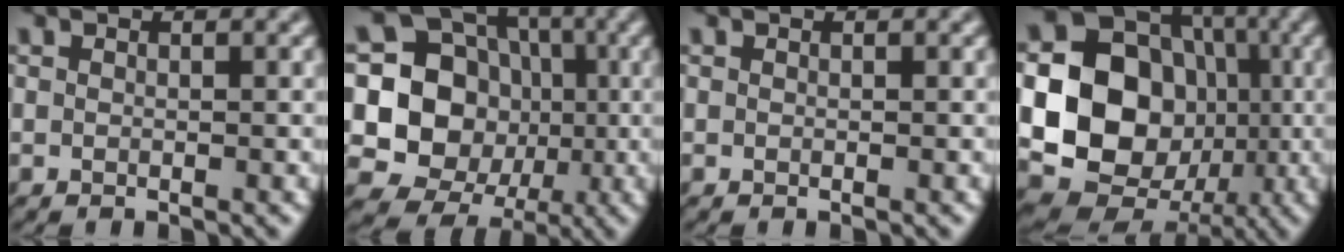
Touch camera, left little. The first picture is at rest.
{"total": 13.2, "force": [-0.7, 12.0, 5.5], "torque": [-0.122, 0.013, -0.032]}
{"total": 0.0}
{"total": 16.8, "force": [-1.7, 14.2, 8.8], "torque": [-0.166, -0.014, -0.054]}